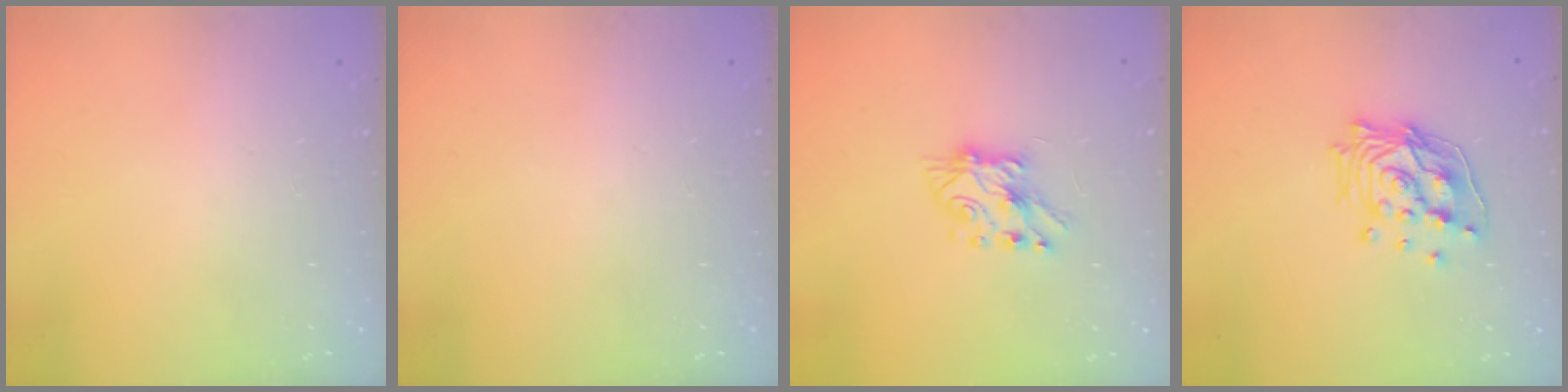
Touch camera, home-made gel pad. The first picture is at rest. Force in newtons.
{"total": 0.0}
{"total": 7.4, "press": 7.3, "slide": 0.9}
{"total": 14.4, "press": 14.3, "slide": 1.6}